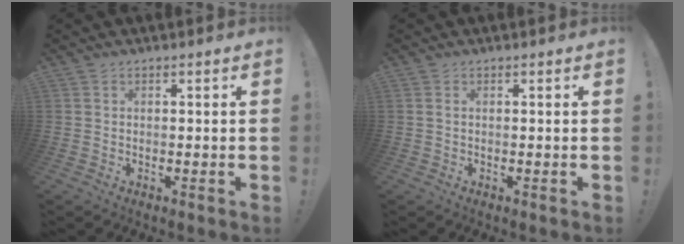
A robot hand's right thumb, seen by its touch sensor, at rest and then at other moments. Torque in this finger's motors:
{"motor_torque": [0.01, -0.18, 0.14, 0.08, 0.04]}